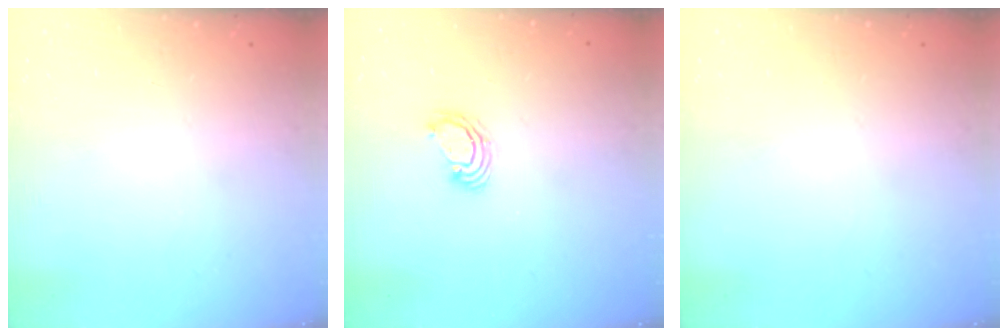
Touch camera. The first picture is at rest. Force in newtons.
{"total": 3.8, "press": 3.8, "slide": 0.2}
{"total": 0.0}